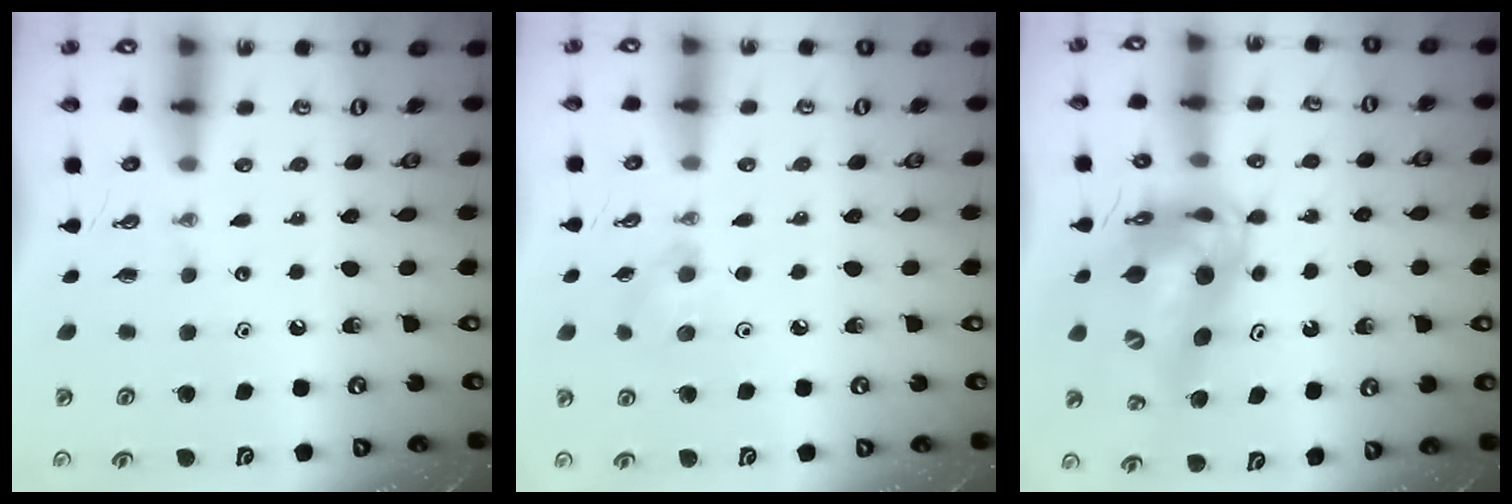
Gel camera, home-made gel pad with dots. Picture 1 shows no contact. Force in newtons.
{"total": 6.6, "press": 5.5, "slide": 3.7}
{"total": 16.1, "press": 16.1, "slide": 1.4}